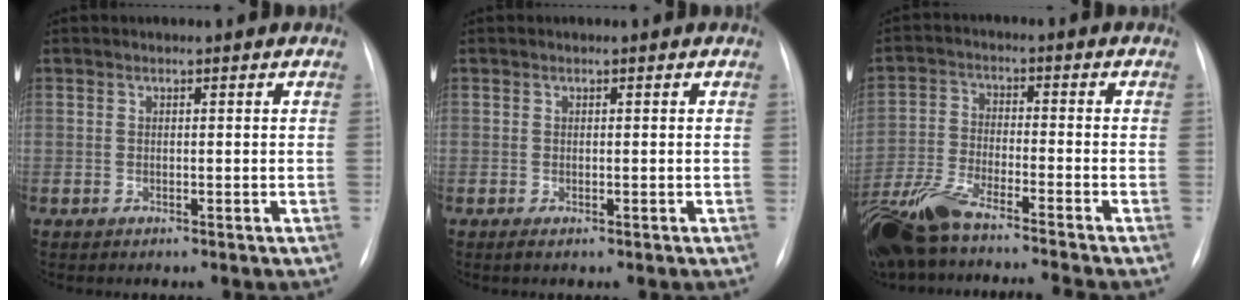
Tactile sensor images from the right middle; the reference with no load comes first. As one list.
[{"total": 0.5, "force": [-0.2, 0.2, 0.5], "torque": [-0.007, -0.004, 0.001]}, {"total": 14.5, "force": [-12.3, 0.7, 7.8], "torque": [-0.162, -0.023, -0.221]}]